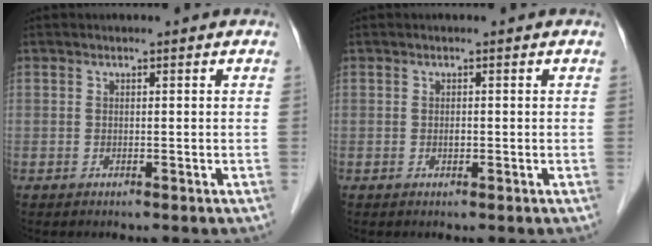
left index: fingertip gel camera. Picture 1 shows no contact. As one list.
[{"total": 0.5, "force": [-0.1, 0.3, 0.4], "torque": [-0.009, 0.001, -0.002]}]